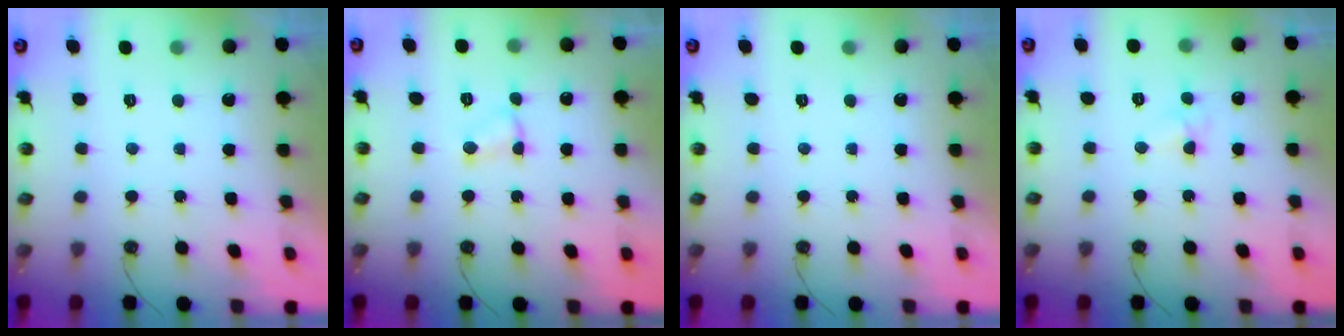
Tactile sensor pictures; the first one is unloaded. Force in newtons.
{"total": 4.3, "press": 4.3, "slide": 0.6}
{"total": 0.0}
{"total": 4.7, "press": 4.7, "slide": 0.7}